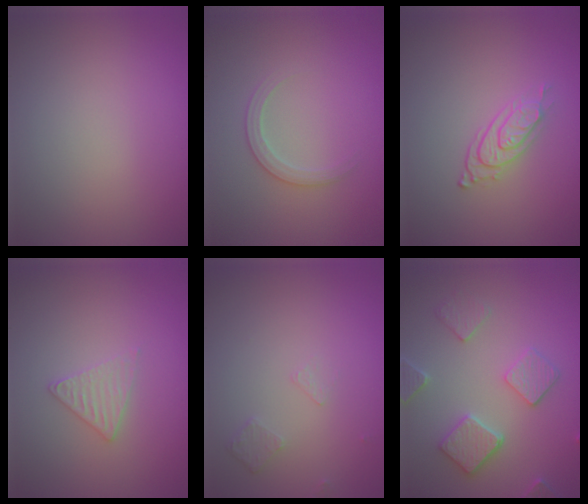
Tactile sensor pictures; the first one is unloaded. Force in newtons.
{"total": 1.9, "press": 1.9, "slide": 0.2}
{"total": 2.5, "press": 2.0, "slide": 1.5}
{"total": 1.8, "press": 1.8, "slide": 0.3}
{"total": 0.8, "press": 0.6, "slide": 0.5}
{"total": 3.9, "press": 3.7, "slide": 1.3}